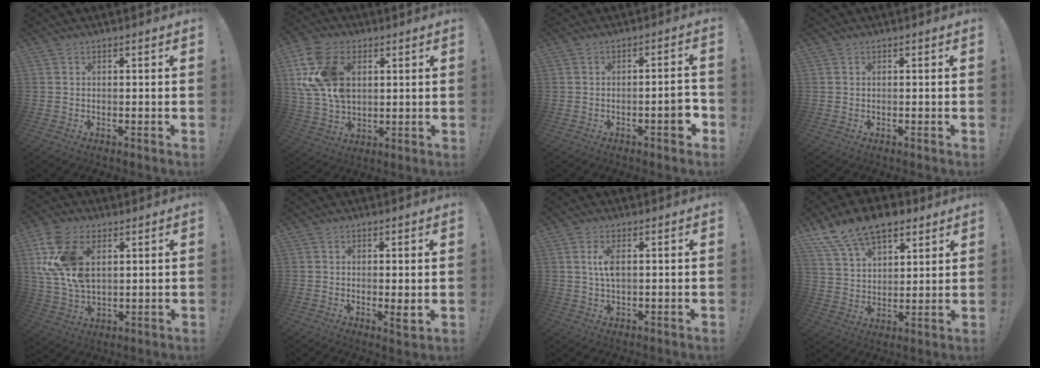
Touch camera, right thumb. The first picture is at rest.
{"total": 18.2, "force": [5.0, 12.7, 12.0], "torque": [-0.232, -0.011, 0.097]}
{"total": 6.8, "force": [-2.4, 1.9, 6.1], "torque": [-0.066, 0.005, -0.039]}
{"total": 0.0}
{"total": 17.0, "force": [5.5, 10.8, 11.8], "torque": [-0.251, -0.012, 0.104]}
{"total": 3.0, "force": [0.5, 0.5, 2.9], "torque": [-0.025, -0.015, 0.007]}
{"total": 4.5, "force": [1.0, 1.9, 4.0], "torque": [-0.079, -0.002, 0.013]}
{"total": 14.5, "force": [10.3, 7.6, 6.6], "torque": [-0.123, -0.063, 0.195]}